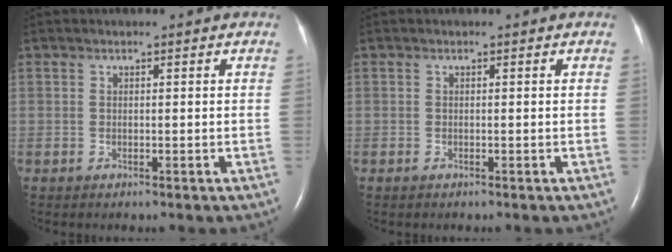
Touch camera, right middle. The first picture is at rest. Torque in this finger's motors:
{"motor_torque": [-0.15, 0.07, -0.06, -0.01]}